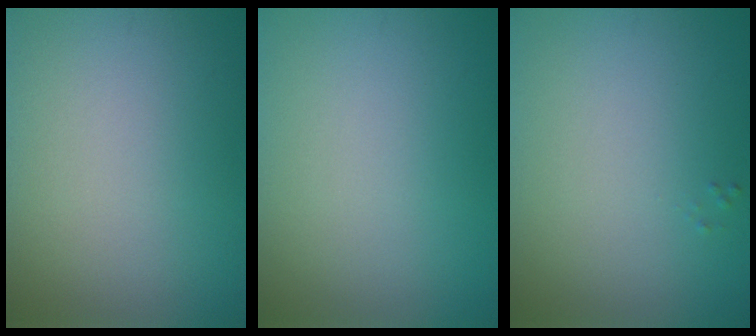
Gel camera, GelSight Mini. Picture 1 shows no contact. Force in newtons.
{"total": 0.0}
{"total": 0.0}